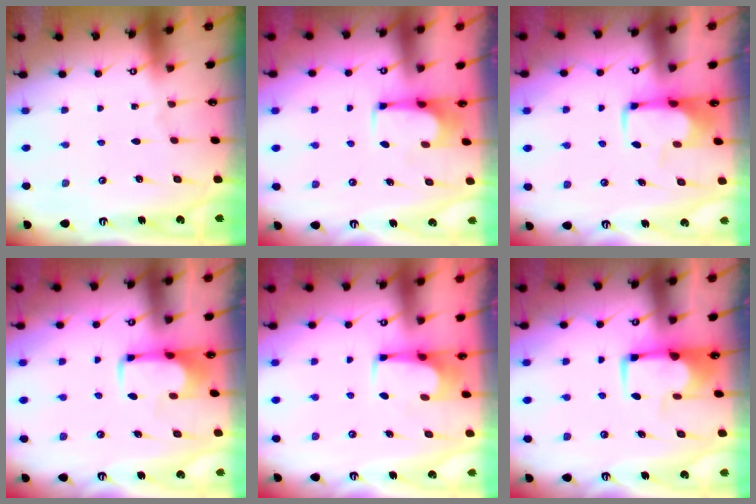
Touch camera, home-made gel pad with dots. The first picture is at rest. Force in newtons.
{"total": 3.7, "press": 3.6, "slide": 0.7}
{"total": 1.7, "press": 1.6, "slide": 0.5}
{"total": 1.7, "press": 1.7, "slide": 0.5}
{"total": 3.7, "press": 3.7, "slide": 0.3}
{"total": 2.4, "press": 2.3, "slide": 0.5}